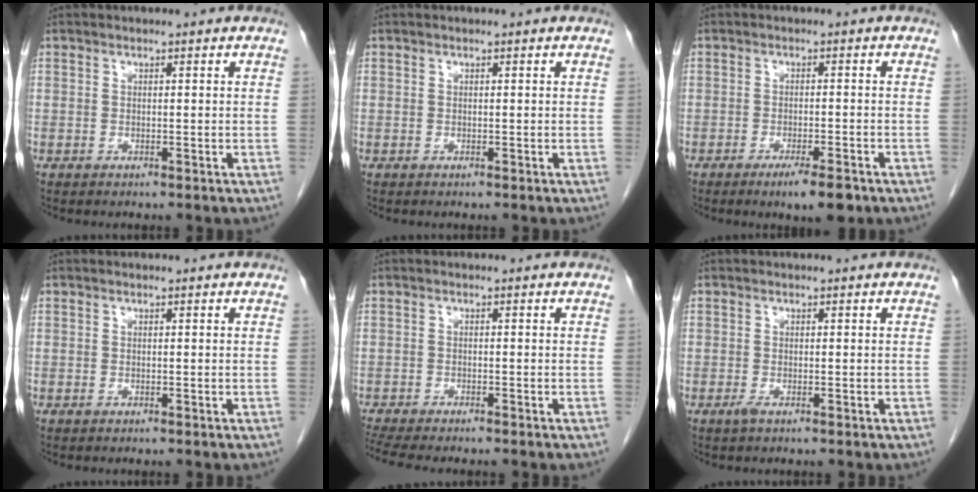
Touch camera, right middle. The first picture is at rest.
{"total": 0.0}
{"total": 5.1, "force": [-3.3, 0.7, 3.9], "torque": [-0.058, -0.009, -0.046]}
{"total": 0.0}
{"total": 7.2, "force": [-6.3, 0.8, 3.4], "torque": [-0.052, -0.008, -0.101]}
{"total": 0.8, "force": [-0.5, 0.0, 0.6], "torque": [-0.013, -0.002, -0.010]}